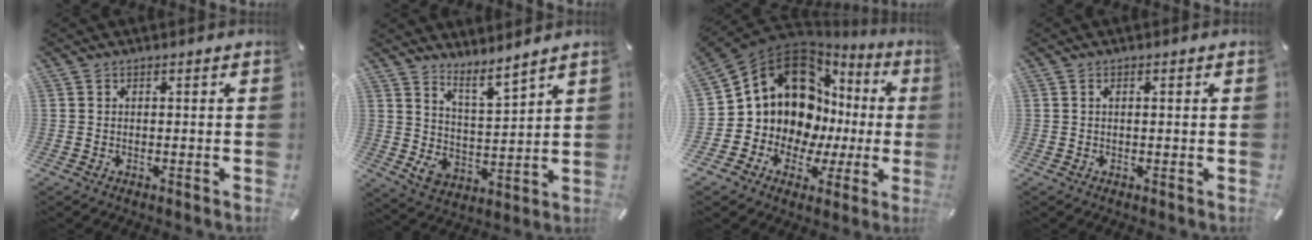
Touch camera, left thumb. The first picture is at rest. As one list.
[{"total": 6.5, "force": [4.9, 3.1, 2.9], "torque": [-0.048, -0.059, 0.088]}, {"total": 15.7, "force": [4.4, 12.9, 7.9], "torque": [-0.150, -0.054, 0.093]}, {"total": 1.0, "force": [0.2, 0.2, 1.0], "torque": [-0.019, 0.000, 0.003]}]